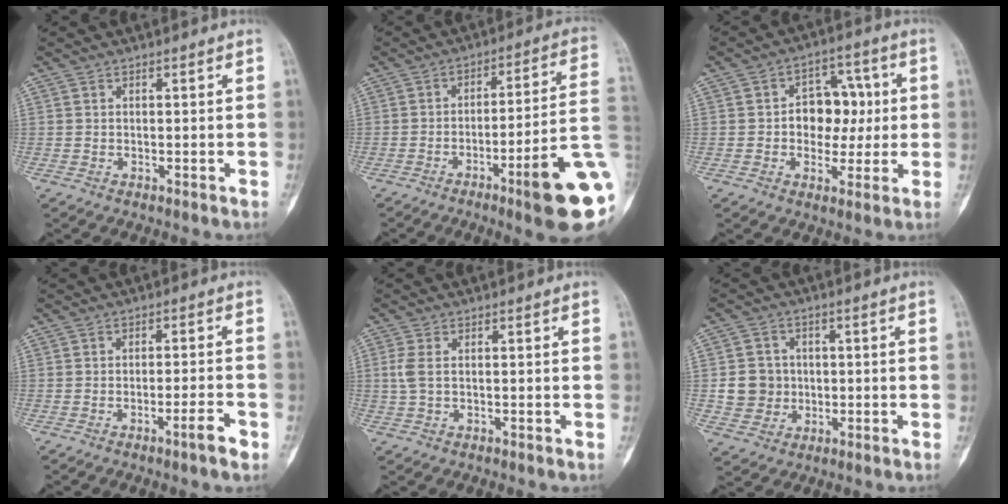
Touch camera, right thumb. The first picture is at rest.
{"total": 17.0, "force": [-6.4, 1.8, 15.6], "torque": [-0.166, 0.032, -0.090]}
{"total": 9.9, "force": [0.4, 7.3, 6.6], "torque": [-0.040, 0.021, 0.003]}
{"total": 3.8, "force": [-2.2, 0.3, 3.1], "torque": [-0.051, 0.013, -0.035]}
{"total": 2.7, "force": [0.3, 1.4, 2.3], "torque": [-0.071, 0.002, 0.007]}
{"total": 6.6, "force": [-0.3, 6.3, 1.9], "torque": [-0.010, 0.007, -0.002]}